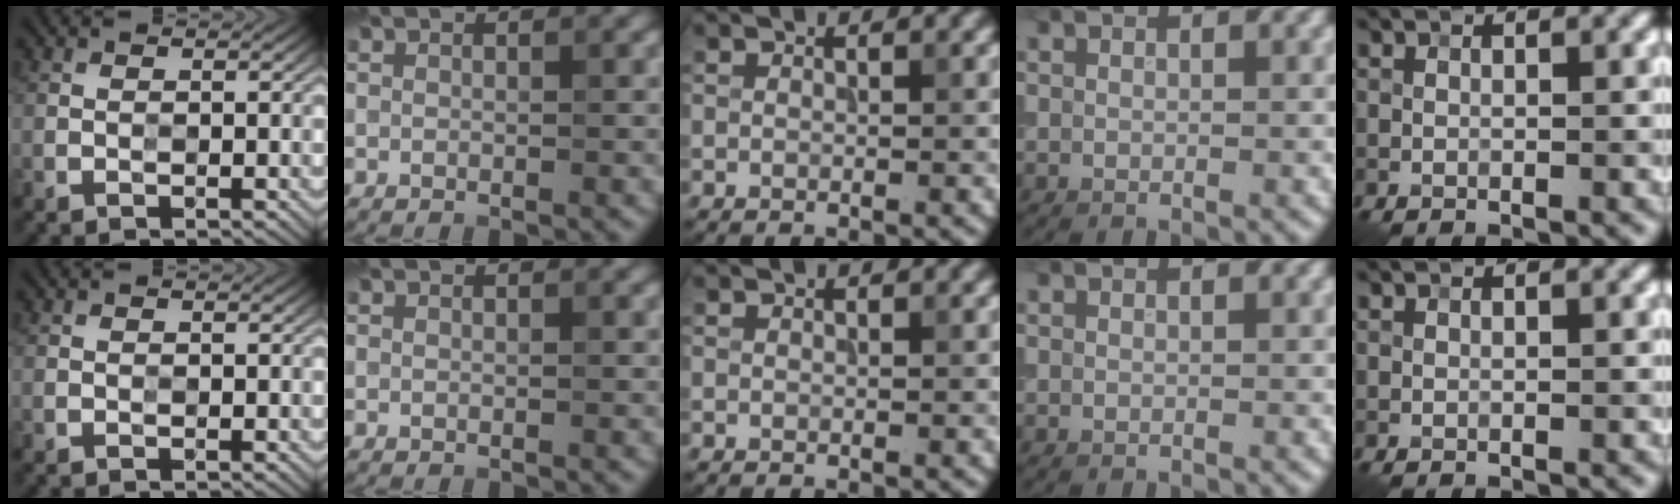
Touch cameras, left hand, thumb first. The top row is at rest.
{}